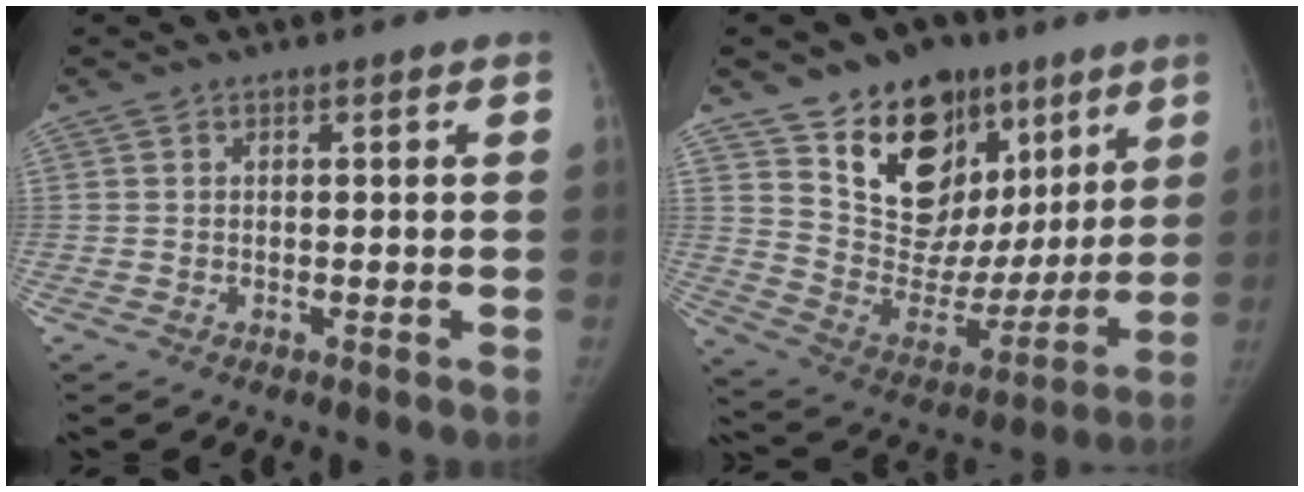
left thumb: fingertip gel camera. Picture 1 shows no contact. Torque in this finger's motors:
{"motor_torque": [1.79, 1.87, 0.59, -0.40, 0.06]}